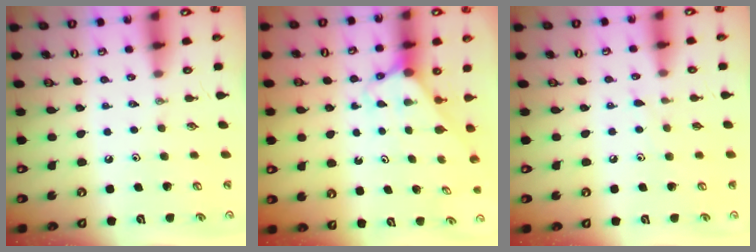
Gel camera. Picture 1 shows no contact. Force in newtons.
{"total": 2.7, "press": 2.7, "slide": 0.2}
{"total": 5.0, "press": 5.0, "slide": 0.5}